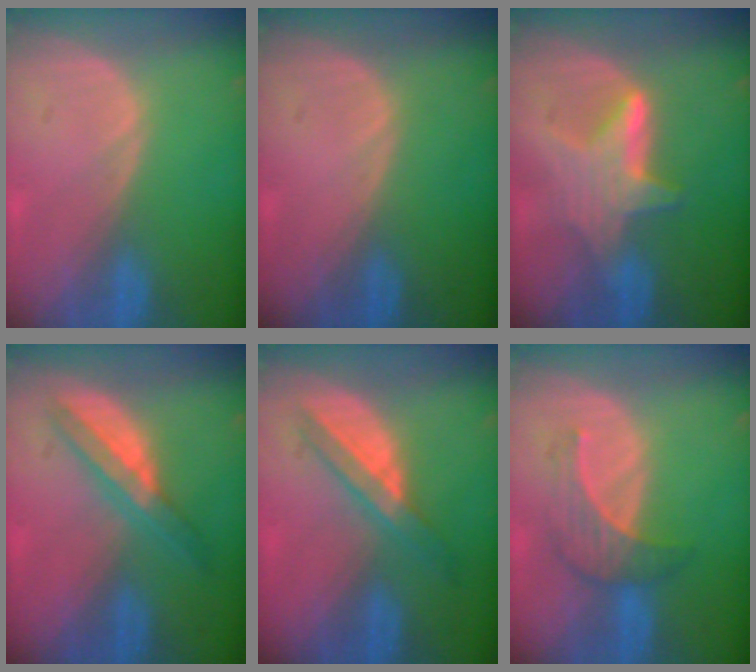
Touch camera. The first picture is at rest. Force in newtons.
{"total": 0.0}
{"total": 6.2, "press": 6.1, "slide": 1.3}
{"total": 5.6, "press": 5.2, "slide": 1.9}
{"total": 5.9, "press": 5.4, "slide": 2.6}
{"total": 4.8, "press": 4.8, "slide": 0.5}